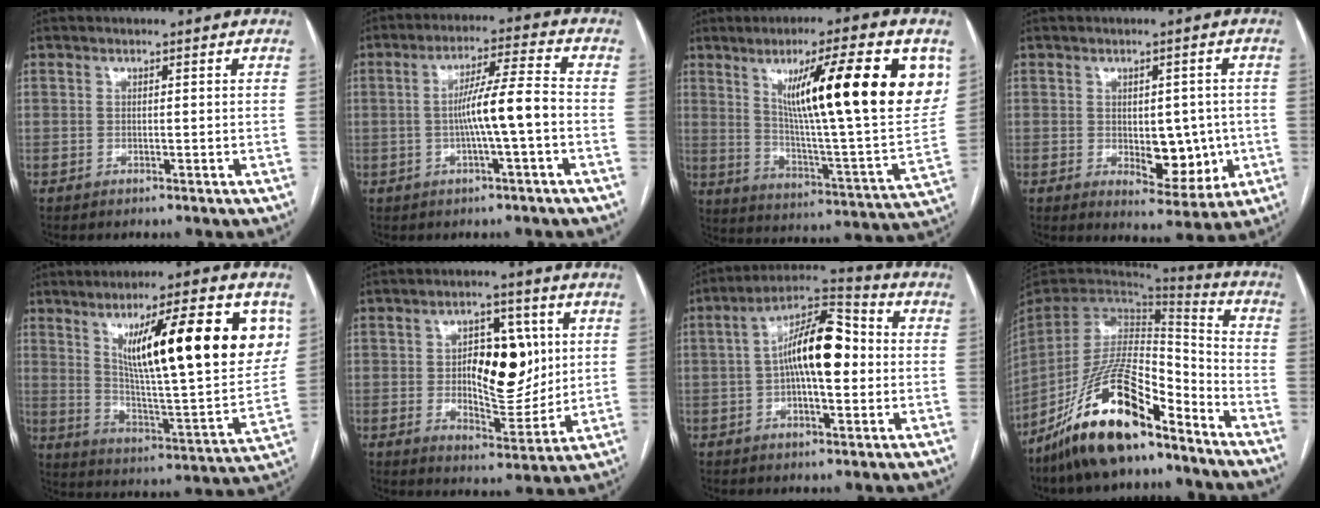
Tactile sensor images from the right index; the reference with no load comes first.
{"total": 8.1, "force": [-1.4, -0.4, 7.9], "torque": [-0.138, 0.015, -0.023]}
{"total": 24.5, "force": [9.2, 2.1, 22.6], "torque": [-0.322, -0.004, 0.135]}
{"total": 8.0, "force": [-0.8, 4.4, 6.6], "torque": [-0.072, 0.003, 0.002]}
{"total": 23.0, "force": [8.4, 3.3, 21.1], "torque": [-0.311, 0.002, 0.129]}
{"total": 12.0, "force": [1.7, 5.4, 10.6], "torque": [-0.158, 0.012, 0.036]}
{"total": 12.5, "force": [0.2, 4.0, 11.8], "torque": [-0.212, 0.033, -0.003]}
{"total": 19.5, "force": [-13.6, 5.2, 13.0], "torque": [-0.269, -0.008, -0.249]}